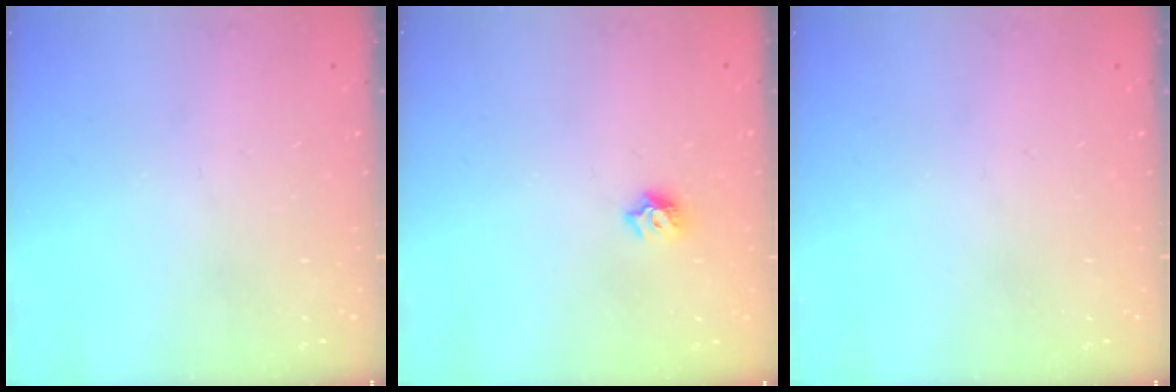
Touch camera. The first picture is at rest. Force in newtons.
{"total": 6.9, "press": 6.8, "slide": 0.9}
{"total": 0.0}